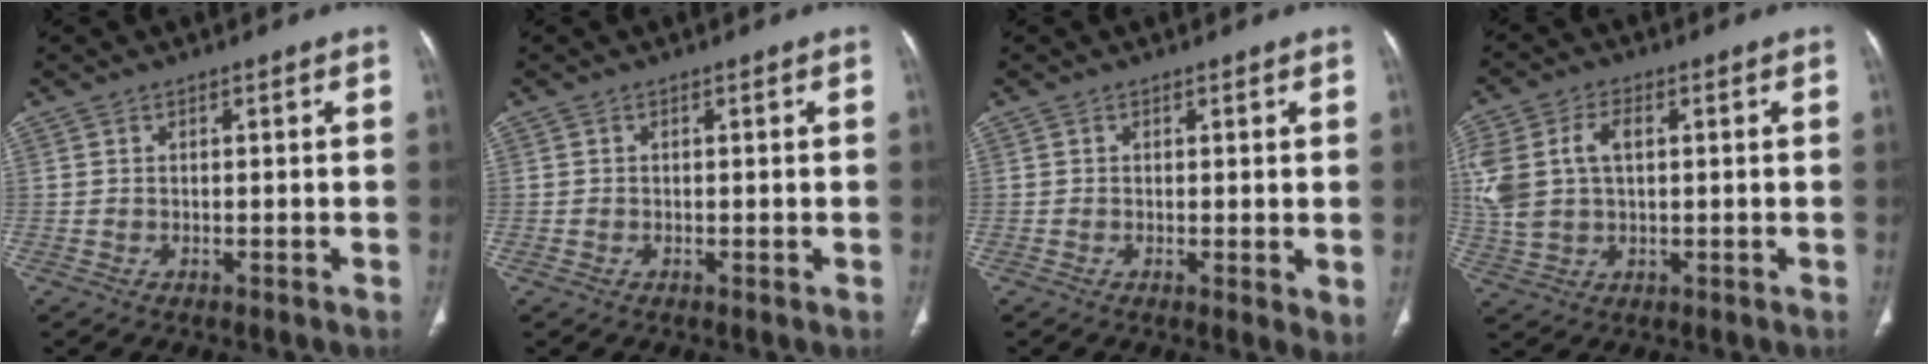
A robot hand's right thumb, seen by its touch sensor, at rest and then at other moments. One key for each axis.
{"total": 0.7, "fx": -0.2, "fy": 0.5, "fz": 0.4, "tx": -0.008, "ty": -0.001, "tz": -0.002}
{"total": 2.8, "fx": 0.0, "fy": 0.9, "fz": 2.6, "tx": -0.041, "ty": -0.011, "tz": -0.003}
{"total": 10.2, "fx": 1.9, "fy": 6.5, "fz": 7.6, "tx": -0.172, "ty": 0.018, "tz": 0.043}